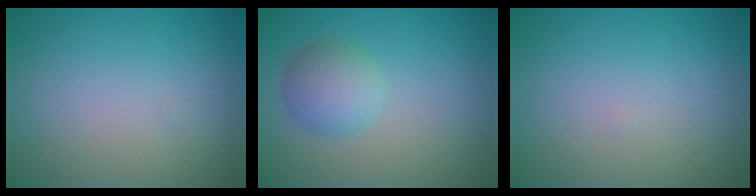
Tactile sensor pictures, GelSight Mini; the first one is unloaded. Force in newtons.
{"total": 3.1, "press": 3.1, "slide": 0.1}
{"total": 0.0}